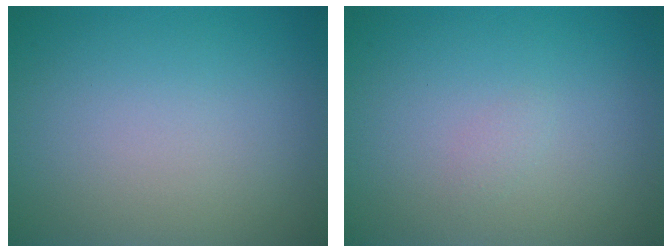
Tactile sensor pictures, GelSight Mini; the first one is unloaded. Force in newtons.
{"total": 0.6, "press": 0.6, "slide": 0.1}